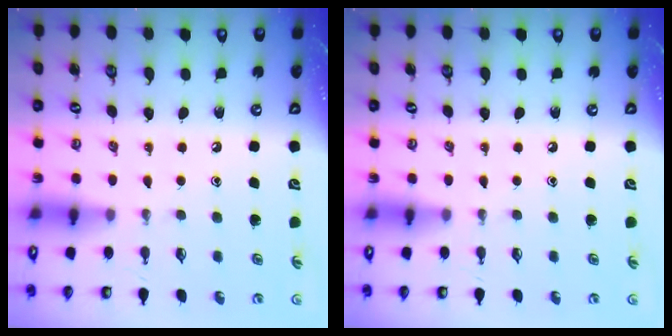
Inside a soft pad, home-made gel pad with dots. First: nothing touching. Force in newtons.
{"total": 0.0}